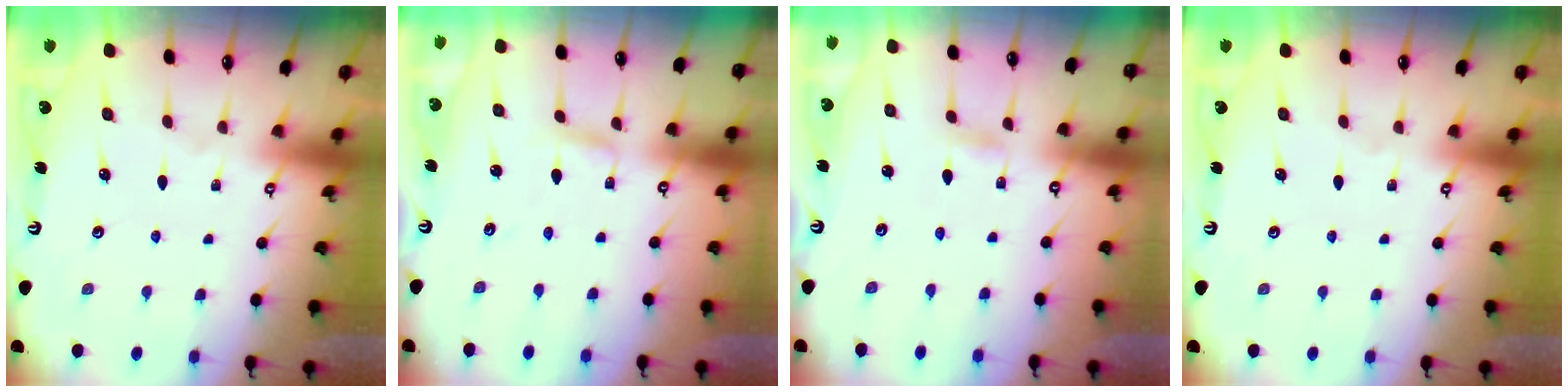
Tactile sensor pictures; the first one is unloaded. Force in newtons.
{"total": 2.6, "press": 2.6, "slide": 0.1}
{"total": 2.8, "press": 2.7, "slide": 0.3}
{"total": 0.0}